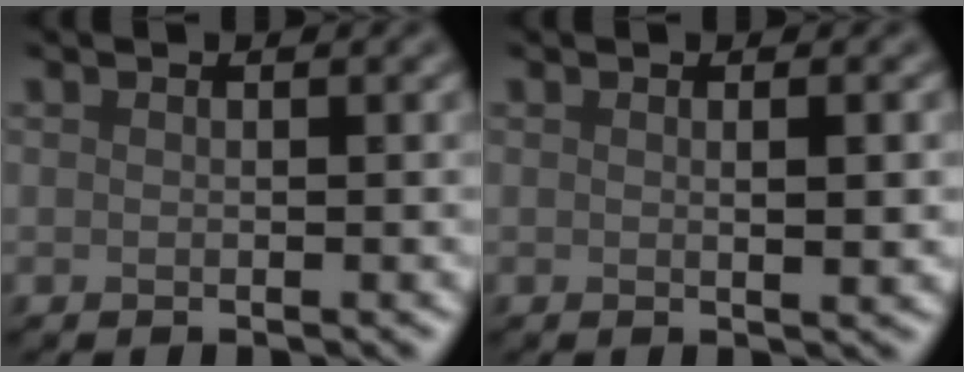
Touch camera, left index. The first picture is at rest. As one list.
[{"total": 1.6, "force": [0.1, 0.4, 1.6], "torque": [-0.026, 0.001, 0.001]}]